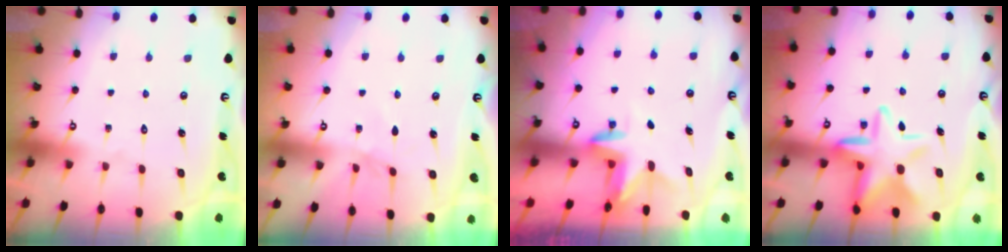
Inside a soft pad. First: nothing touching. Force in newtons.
{"total": 2.6, "press": 2.5, "slide": 0.4}
{"total": 3.2, "press": 3.2, "slide": 0.3}
{"total": 12.5, "press": 12.4, "slide": 1.9}